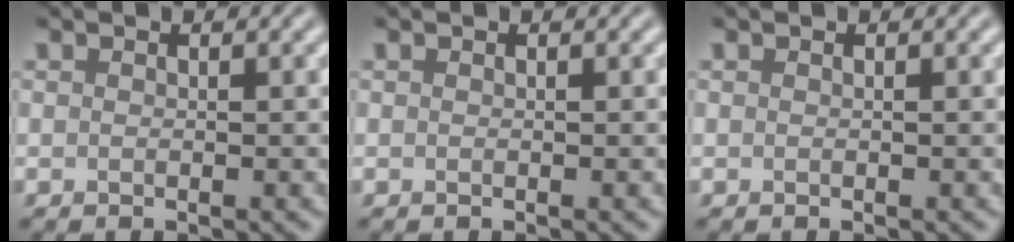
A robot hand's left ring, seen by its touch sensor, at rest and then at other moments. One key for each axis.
{"total": 0.0}
{"total": 0.0}